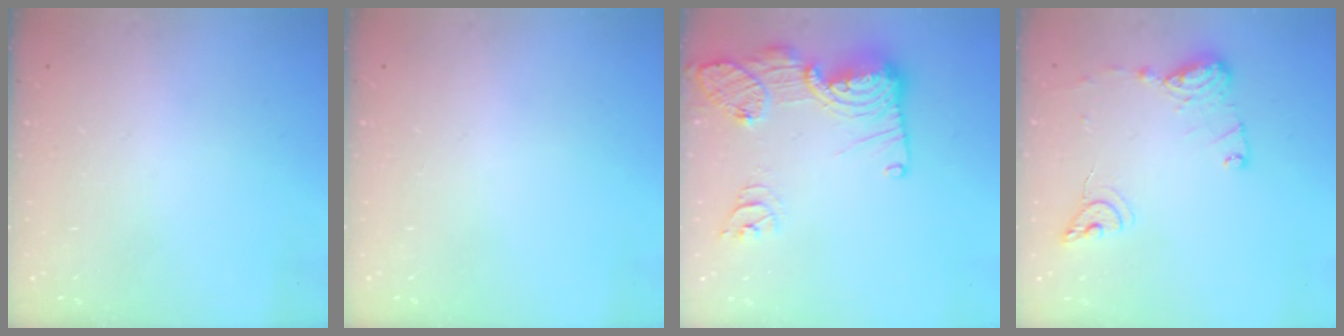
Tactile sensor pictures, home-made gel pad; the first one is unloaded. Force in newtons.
{"total": 0.0}
{"total": 18.4, "press": 18.3, "slide": 1.7}
{"total": 12.2, "press": 12.2, "slide": 1.0}